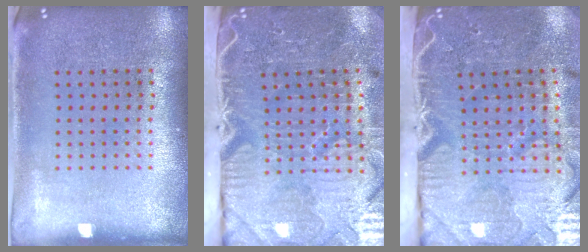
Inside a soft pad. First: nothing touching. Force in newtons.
{"total": 5.3, "press": 4.4, "slide": 3.1}
{"total": 5.4, "press": 4.4, "slide": 3.1}